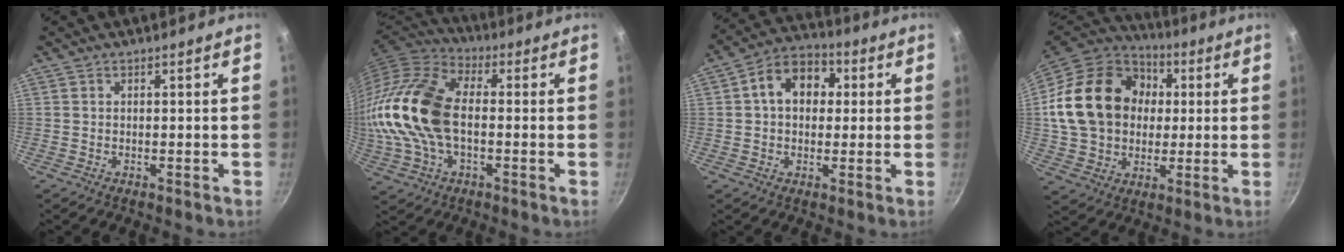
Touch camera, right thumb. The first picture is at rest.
{"total": 19.8, "force": [-0.7, 11.7, 15.9], "torque": [-0.315, 0.029, -0.023]}
{"total": 10.9, "force": [2.0, 8.1, 7.1], "torque": [-0.076, 0.024, 0.013]}
{"total": 23.5, "force": [2.8, 18.3, 14.5], "torque": [-0.238, 0.028, 0.051]}